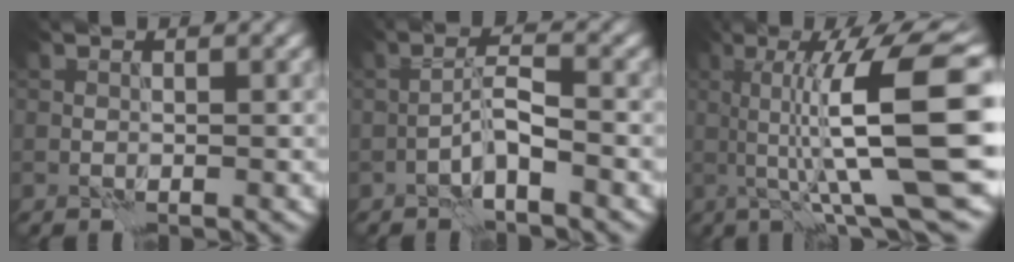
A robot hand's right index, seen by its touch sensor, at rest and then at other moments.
{"total": 2.7, "force": [-1.4, 0.4, 2.3], "torque": [-0.044, 0.012, -0.032]}
{"total": 13.0, "force": [1.1, 2.9, 12.6], "torque": [-0.175, 0.011, 0.019]}